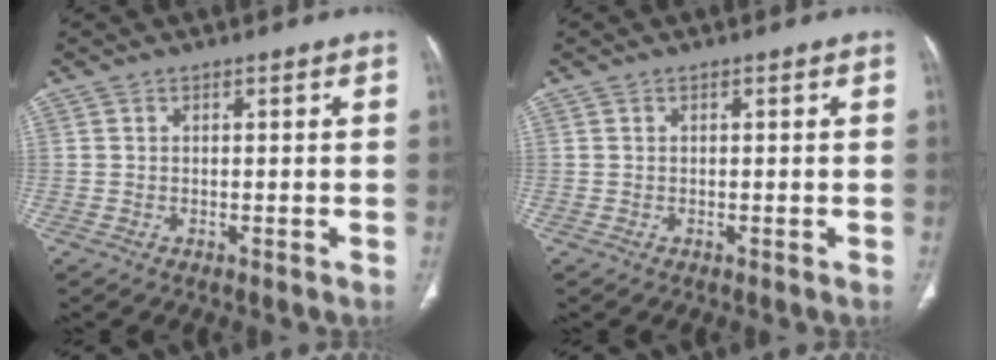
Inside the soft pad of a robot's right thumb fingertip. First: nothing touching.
{"total": 0.0}